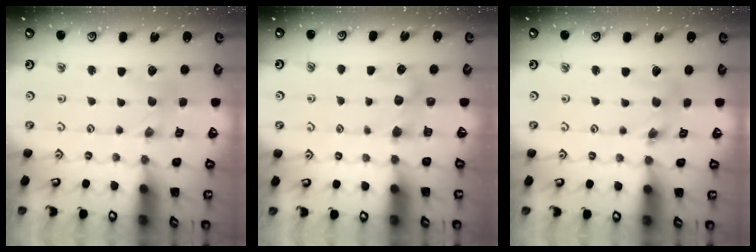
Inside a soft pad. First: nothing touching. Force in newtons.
{"total": 5.4, "press": 5.4, "slide": 0.4}
{"total": 2.0, "press": 2.0, "slide": 0.1}